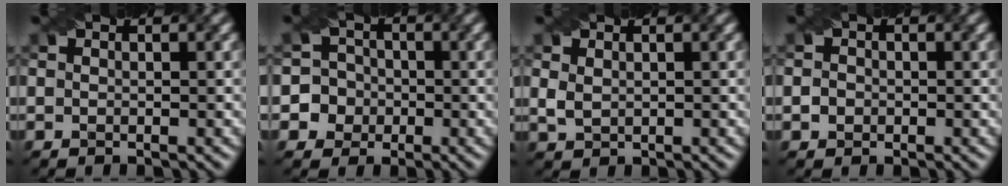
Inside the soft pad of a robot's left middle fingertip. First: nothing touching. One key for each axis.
{"total": 5.8, "fx": -1.8, "fy": 5.4, "fz": 0.5, "tx": 0.002, "ty": 0.014, "tz": -0.057}
{"total": 1.6, "fx": 0.5, "fy": 1.2, "fz": 1.0, "tx": -0.025, "ty": 0.001, "tz": 0.014}
{"total": 1.0, "fx": -0.3, "fy": 0.9, "fz": 0.2, "tx": 0.000, "ty": 0.003, "tz": -0.008}